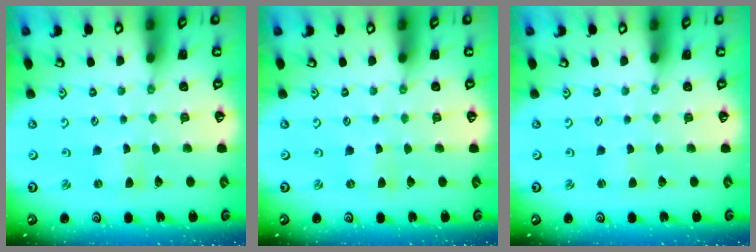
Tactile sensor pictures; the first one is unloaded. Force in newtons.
{"total": 0.0}
{"total": 1.0, "press": 0.9, "slide": 0.1}